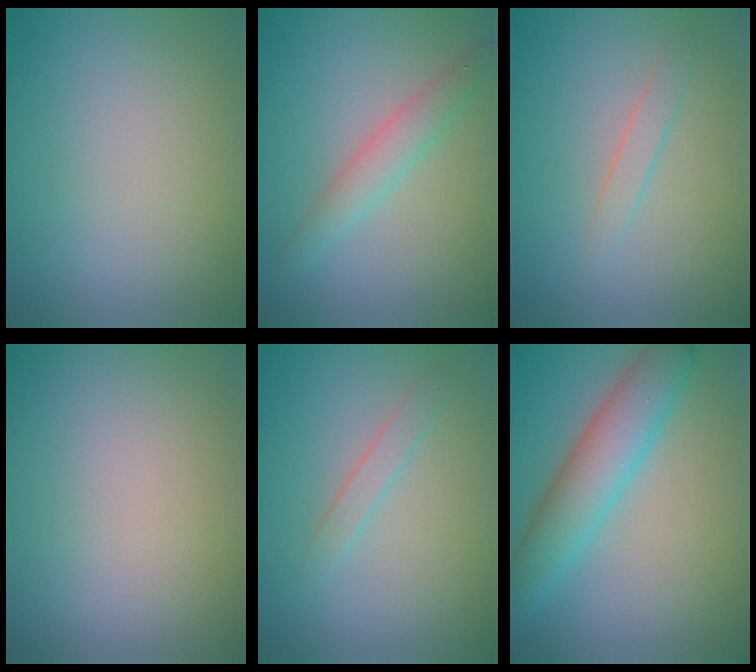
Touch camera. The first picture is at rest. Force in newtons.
{"total": 2.4, "press": 2.4, "slide": 0.1}
{"total": 1.1, "press": 1.1, "slide": 0.1}
{"total": 0.0}
{"total": 1.3, "press": 1.3, "slide": 0.1}
{"total": 5.2, "press": 5.2, "slide": 0.1}